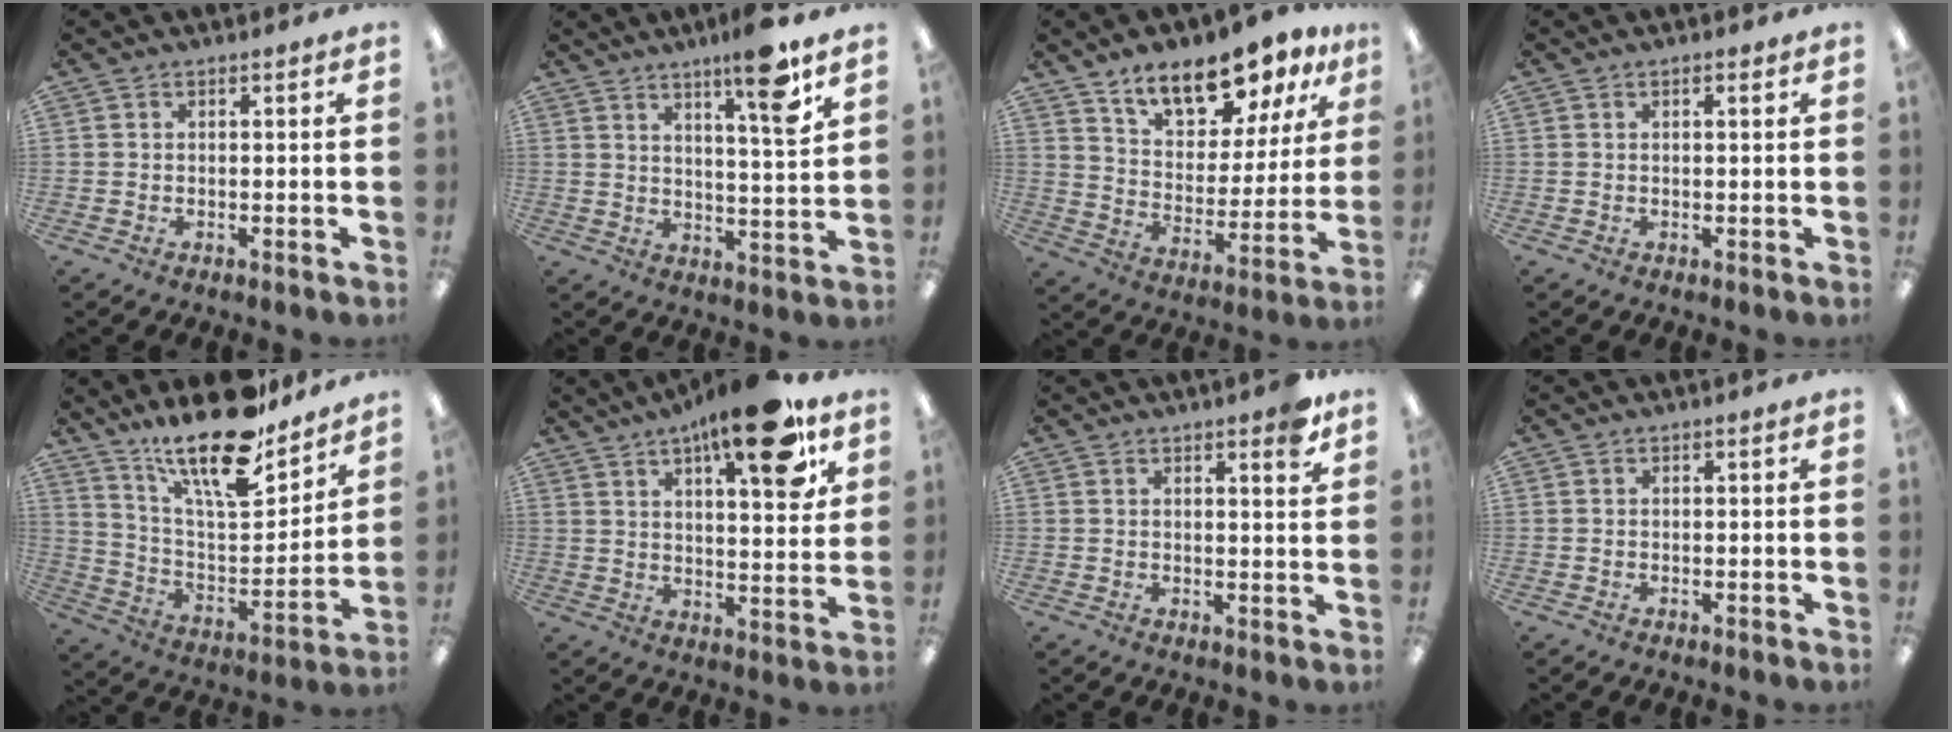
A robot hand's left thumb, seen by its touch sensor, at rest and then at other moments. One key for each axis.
{"total": 11.1, "fx": 7.6, "fy": 1.0, "fz": 8.0, "tx": -0.118, "ty": -0.049, "tz": 0.119}
{"total": 14.7, "fx": 12.1, "fy": 5.7, "fz": 6.2, "tx": -0.103, "ty": -0.077, "tz": 0.214}
{"total": 0.9, "fx": 0.6, "fy": 0.2, "fz": 0.7, "tx": -0.006, "ty": -0.003, "tz": 0.008}
{"total": 20.9, "fx": 16.3, "fy": 6.1, "fz": 11.6, "tx": -0.209, "ty": -0.106, "tz": 0.278}
{"total": 17.7, "fx": 10.9, "fy": 5.6, "fz": 12.8, "tx": -0.177, "ty": -0.052, "tz": 0.166}
{"total": 3.8, "fx": 2.7, "fy": 0.7, "fz": 2.5, "tx": -0.031, "ty": -0.013, "tz": 0.042}
{"total": 0.0}